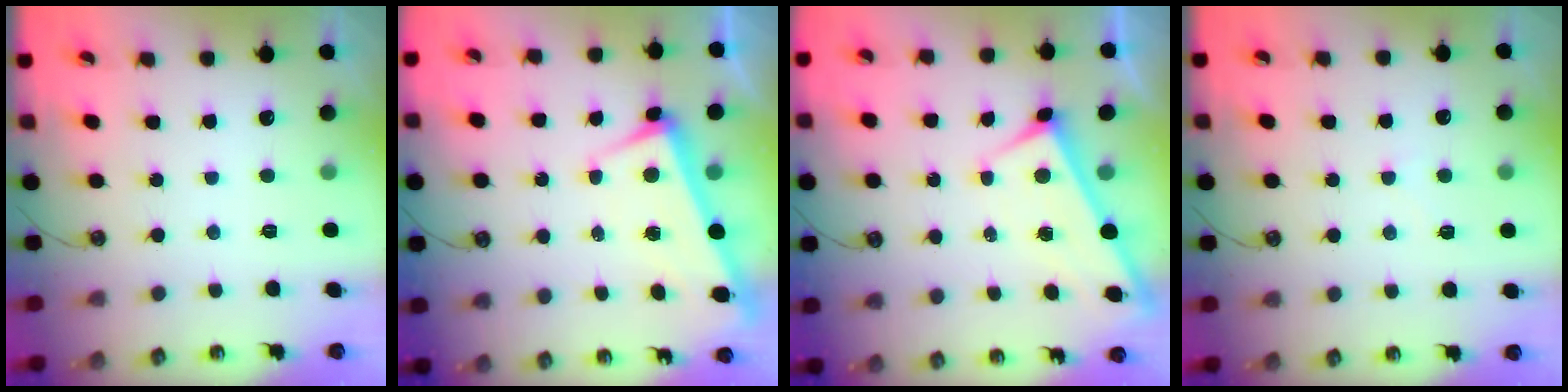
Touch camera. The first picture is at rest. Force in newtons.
{"total": 3.4, "press": 3.4, "slide": 0.6}
{"total": 1.4, "press": 1.3, "slide": 0.5}
{"total": 2.0, "press": 2.0, "slide": 0.3}